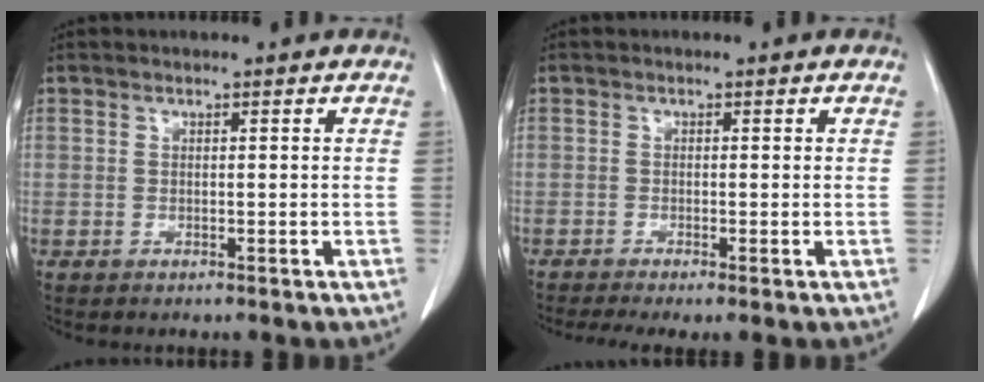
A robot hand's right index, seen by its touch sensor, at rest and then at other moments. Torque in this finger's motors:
{"motor_torque": [0.62, -0.59, 0.25, 0.07]}